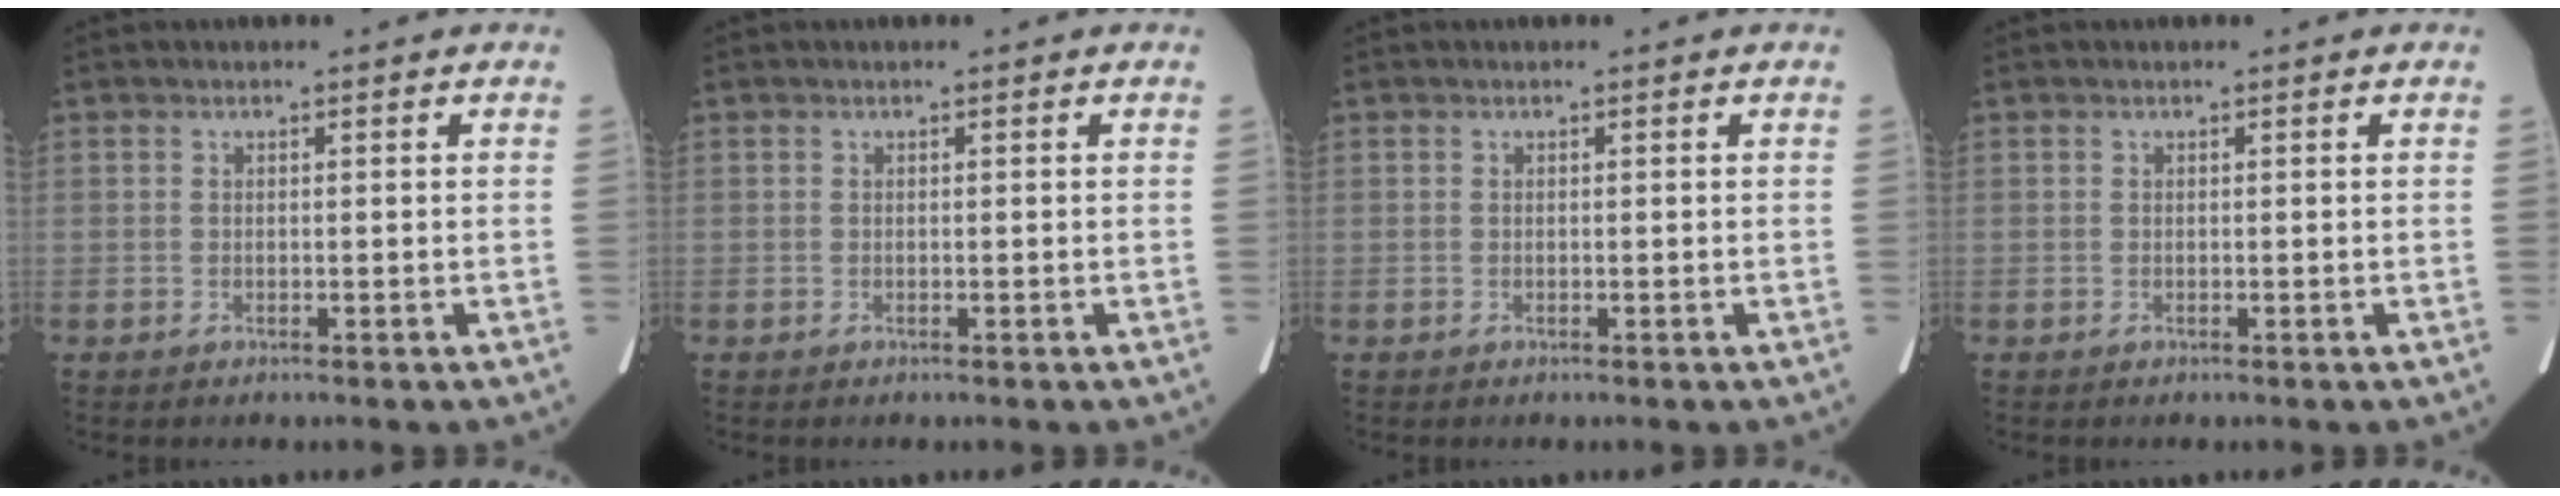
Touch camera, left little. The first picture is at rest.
{"total": 0.0}
{"total": 0.0}
{"total": 0.0}